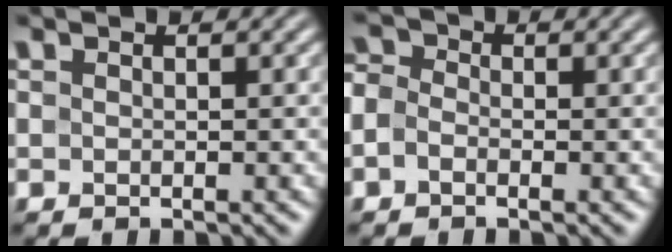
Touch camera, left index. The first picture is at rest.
{"total": 1.9, "force": [-0.7, 1.5, 1.1], "torque": [-0.022, 0.007, -0.024]}